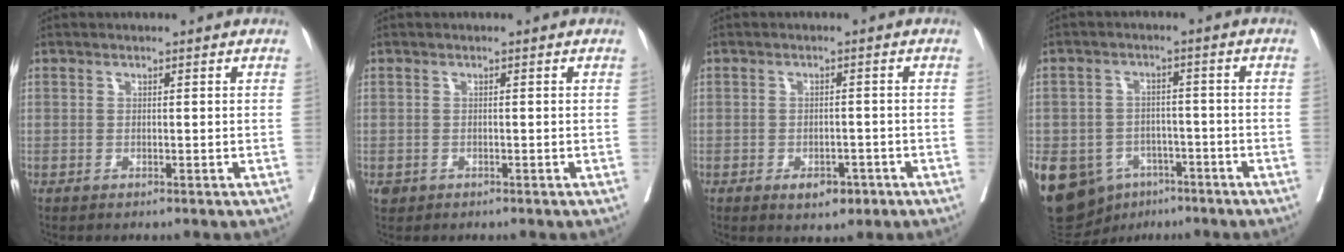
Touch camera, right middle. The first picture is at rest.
{"total": 0.9, "force": [-0.4, 0.8, 0.3], "torque": [-0.008, 0.002, 0.000]}
{"total": 3.9, "force": [-2.2, 2.1, 2.4], "torque": [-0.028, 0.003, -0.023]}
{"total": 18.0, "force": [-8.9, 13.4, 8.2], "torque": [-0.206, 0.005, -0.125]}